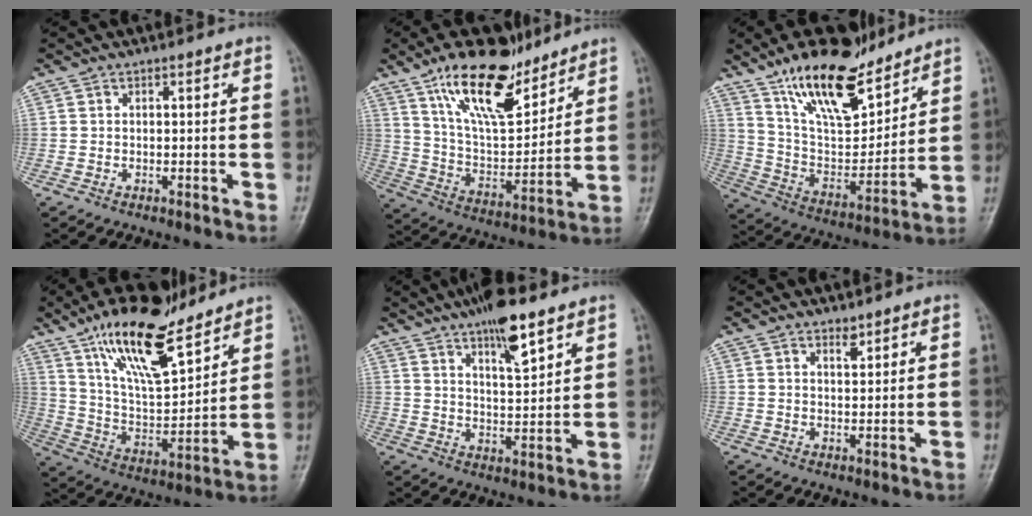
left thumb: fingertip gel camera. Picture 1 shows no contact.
{"total": 18.8, "force": [12.5, 7.6, 11.8], "torque": [-0.159, -0.067, 0.228]}
{"total": 20.4, "force": [14.3, 8.0, 12.2], "torque": [-0.156, -0.079, 0.257]}
{"total": 19.3, "force": [13.3, 6.4, 12.5], "torque": [-0.183, -0.065, 0.244]}
{"total": 10.7, "force": [7.1, 3.0, 7.5], "torque": [-0.106, -0.036, 0.116]}
{"total": 2.0, "force": [1.6, 0.9, 1.0], "torque": [-0.007, -0.012, 0.026]}